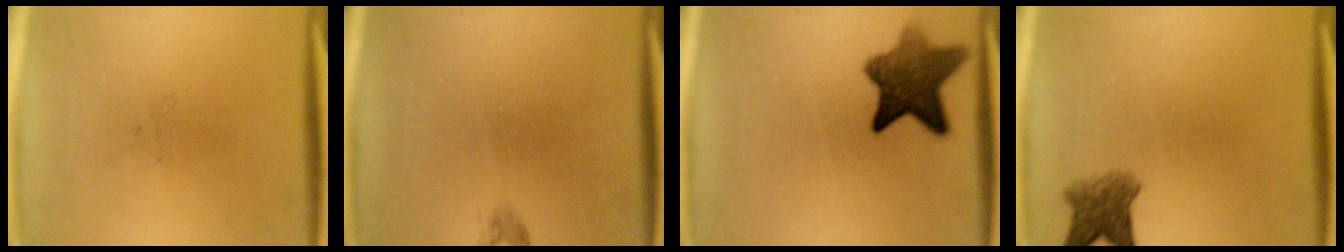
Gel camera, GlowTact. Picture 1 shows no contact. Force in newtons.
{"total": 0.8}
{"total": 9.0}
{"total": 4.2}